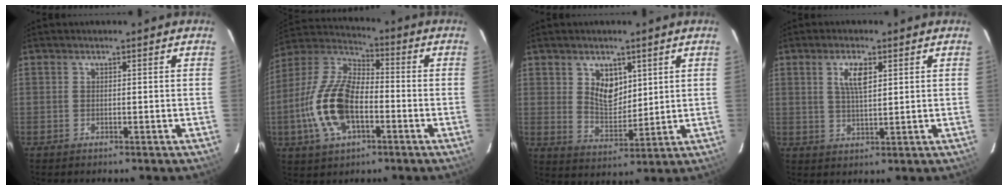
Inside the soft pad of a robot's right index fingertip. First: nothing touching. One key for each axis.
{"total": 16.4, "fx": -4.4, "fy": 8.4, "fz": 13.4, "tx": -0.292, "ty": 0.003, "tz": -0.085}
{"total": 7.0, "fx": 3.0, "fy": 4.7, "fz": 4.2, "tx": -0.068, "ty": -0.001, "tz": 0.063}
{"total": 4.9, "fx": 1.9, "fy": 1.7, "fz": 4.2, "tx": -0.077, "ty": 0.003, "tz": 0.037}